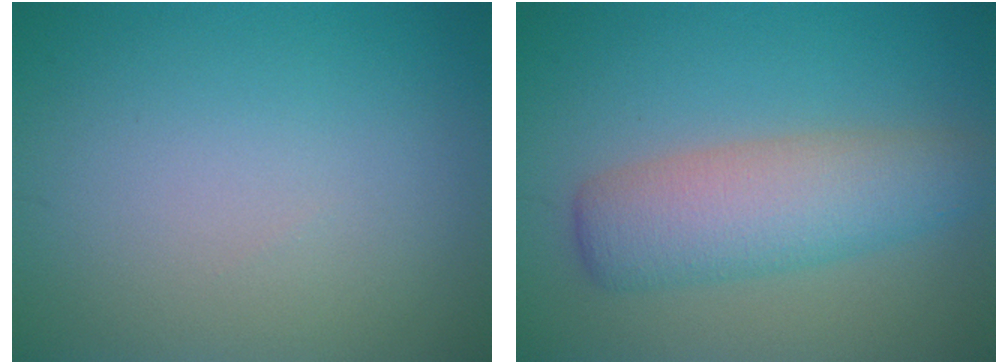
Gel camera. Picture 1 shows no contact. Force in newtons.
{"total": 5.7, "press": 5.7, "slide": 0.1}